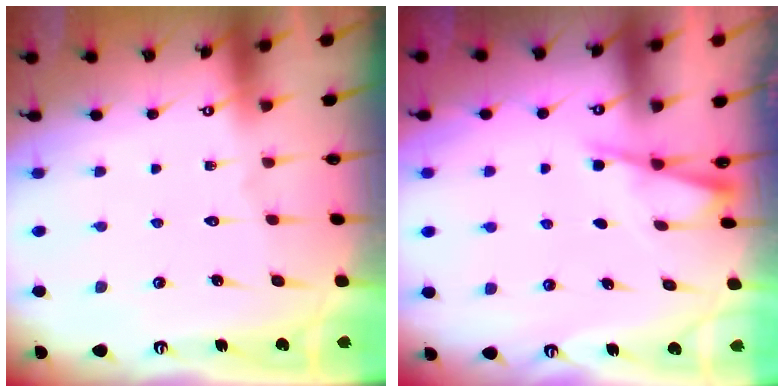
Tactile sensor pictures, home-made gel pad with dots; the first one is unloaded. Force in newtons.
{"total": 1.6, "press": 1.6, "slide": 0.2}